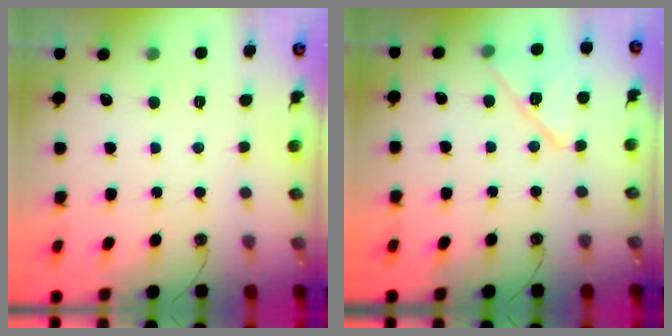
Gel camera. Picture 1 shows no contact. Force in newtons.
{"total": 12.4, "press": 9.5, "slide": 8.1}